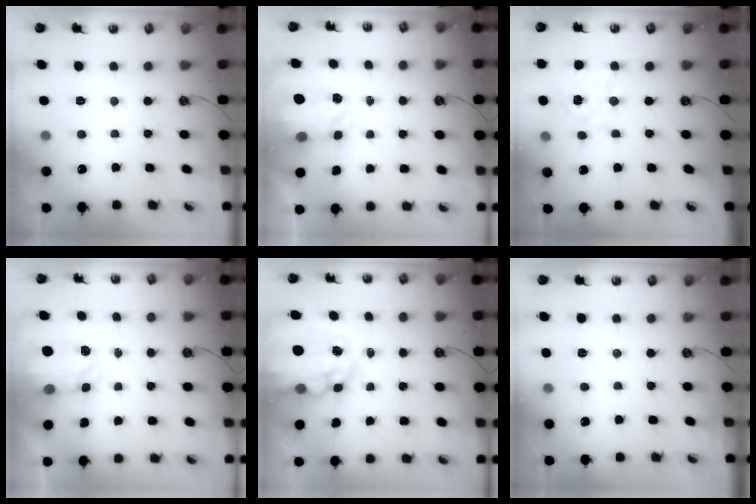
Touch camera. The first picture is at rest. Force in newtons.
{"total": 3.8, "press": 3.8, "slide": 0.5}
{"total": 2.5, "press": 2.5, "slide": 0.2}
{"total": 3.4, "press": 3.4, "slide": 0.4}
{"total": 15.1, "press": 15.0, "slide": 1.3}
{"total": 2.1, "press": 2.1, "slide": 0.3}